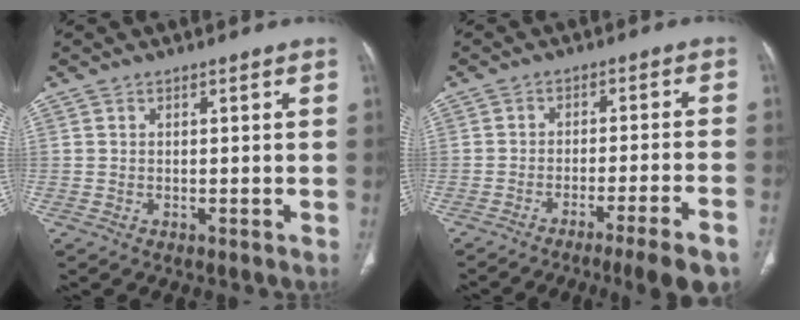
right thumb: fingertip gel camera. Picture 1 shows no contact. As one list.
[{"total": 12.5, "force": [-9.7, 0.0, 7.9], "torque": [-0.110, 0.034, -0.136]}]